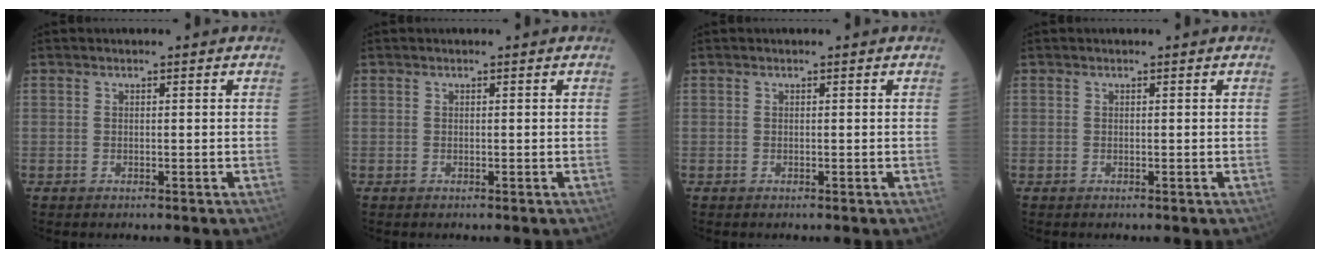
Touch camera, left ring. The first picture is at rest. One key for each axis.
{"total": 0.0}
{"total": 0.0}
{"total": 0.0}